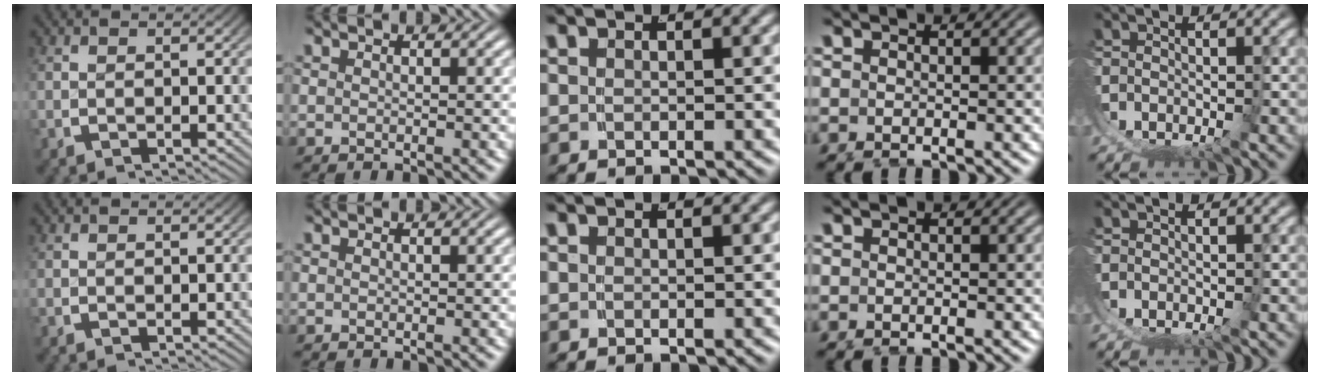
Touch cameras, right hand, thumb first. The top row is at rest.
{}